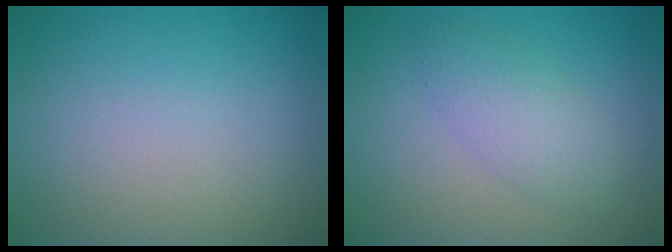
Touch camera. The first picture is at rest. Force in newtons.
{"total": 3.0, "press": 3.0, "slide": 0.0}